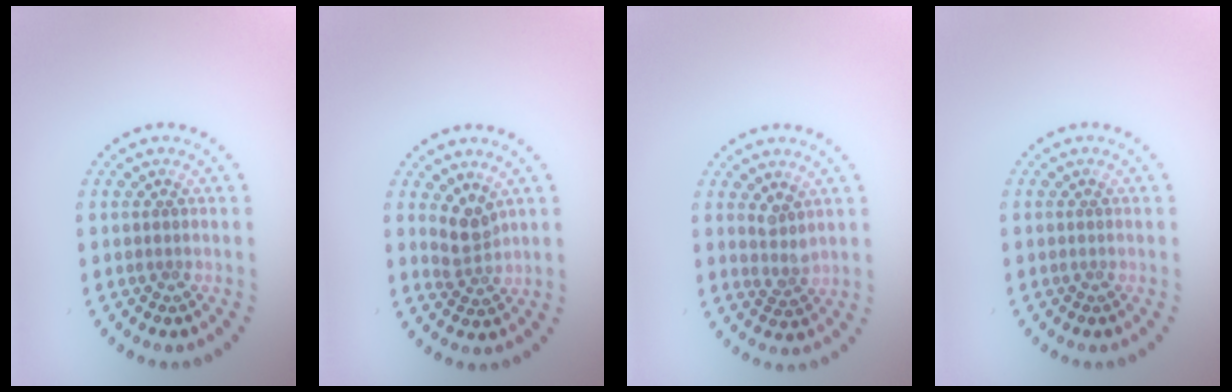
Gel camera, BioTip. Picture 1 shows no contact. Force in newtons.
{"total": 2.4, "press": 1.8, "slide": 1.5}
{"total": 1.8, "press": 1.3, "slide": 1.3}
{"total": 0.0}